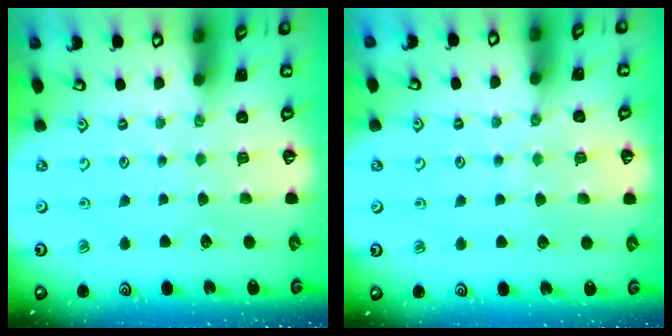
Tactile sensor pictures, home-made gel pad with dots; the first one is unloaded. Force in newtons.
{"total": 5.9, "press": 5.9, "slide": 0.7}